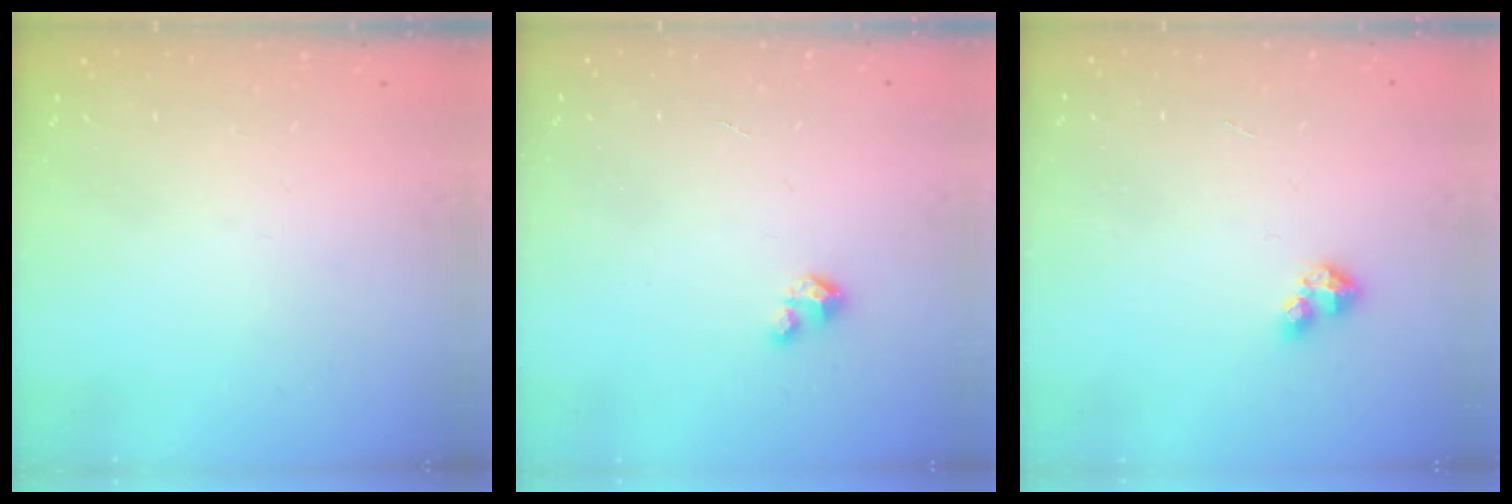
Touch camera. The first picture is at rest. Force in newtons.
{"total": 2.7, "press": 2.7, "slide": 0.2}
{"total": 2.8, "press": 2.8, "slide": 0.2}